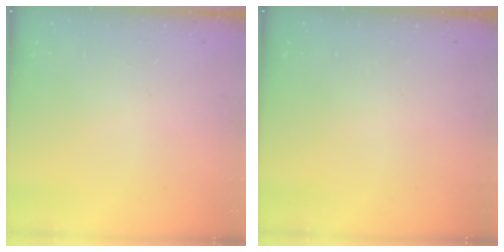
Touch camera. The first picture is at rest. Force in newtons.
{"total": 0.0}